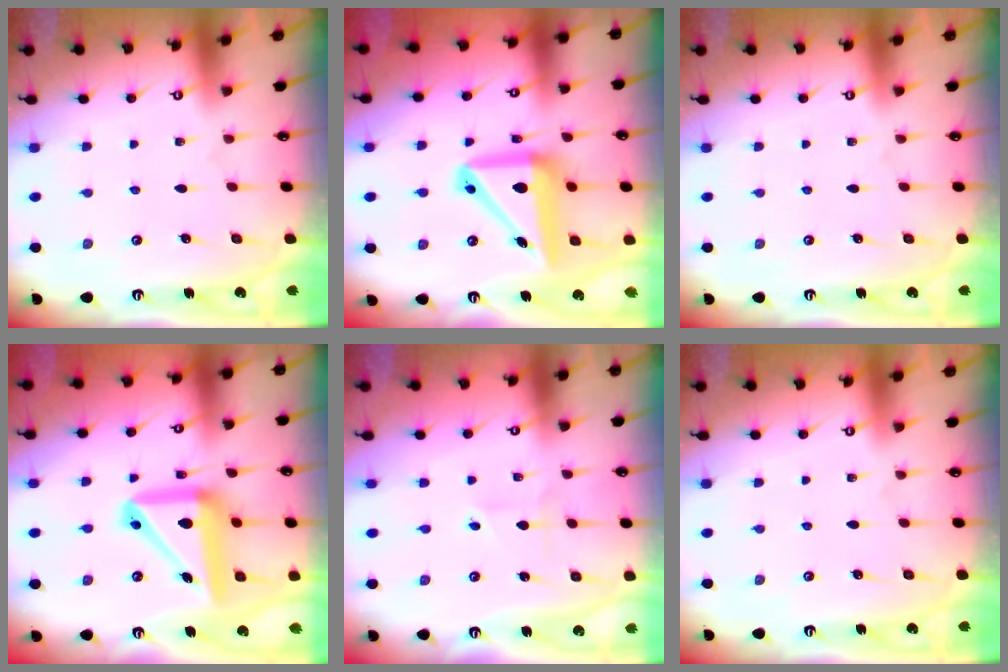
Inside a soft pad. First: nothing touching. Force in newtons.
{"total": 15.3, "press": 15.1, "slide": 2.4}
{"total": 0.0}
{"total": 16.4, "press": 16.2, "slide": 2.6}
{"total": 1.2, "press": 1.2, "slide": 0.2}
{"total": 0.0}